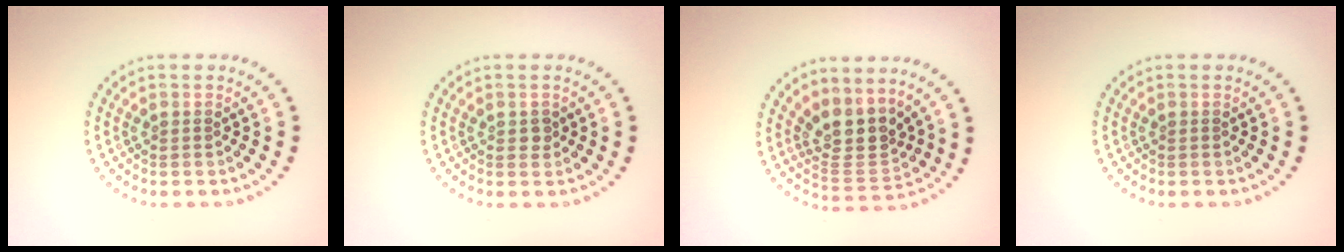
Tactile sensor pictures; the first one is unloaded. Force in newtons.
{"total": 0.9, "press": 0.9, "slide": 0.1}
{"total": 3.9, "press": 3.2, "slide": 2.2}
{"total": 0.0}